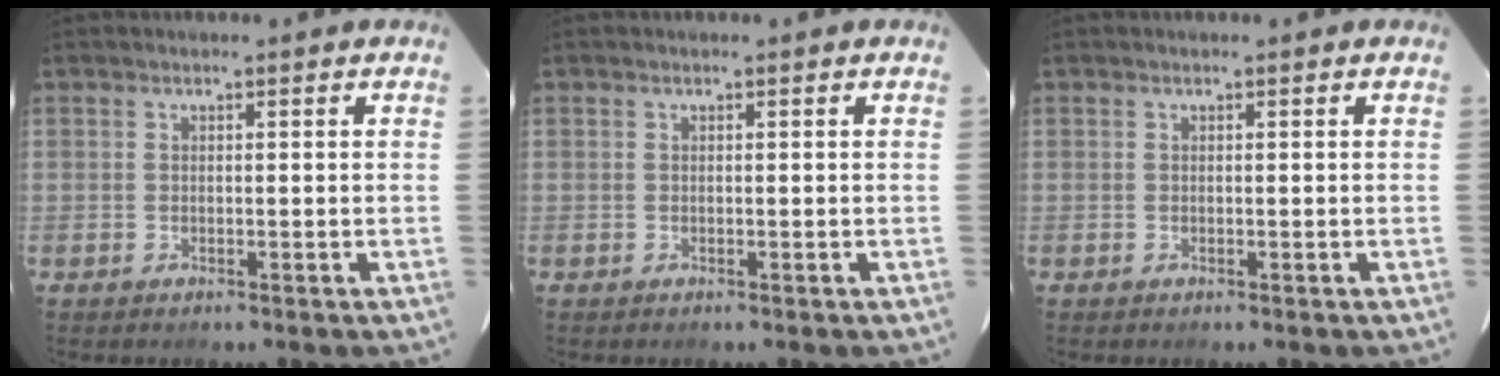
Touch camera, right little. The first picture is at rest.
{"total": 0.0}
{"total": 0.0}